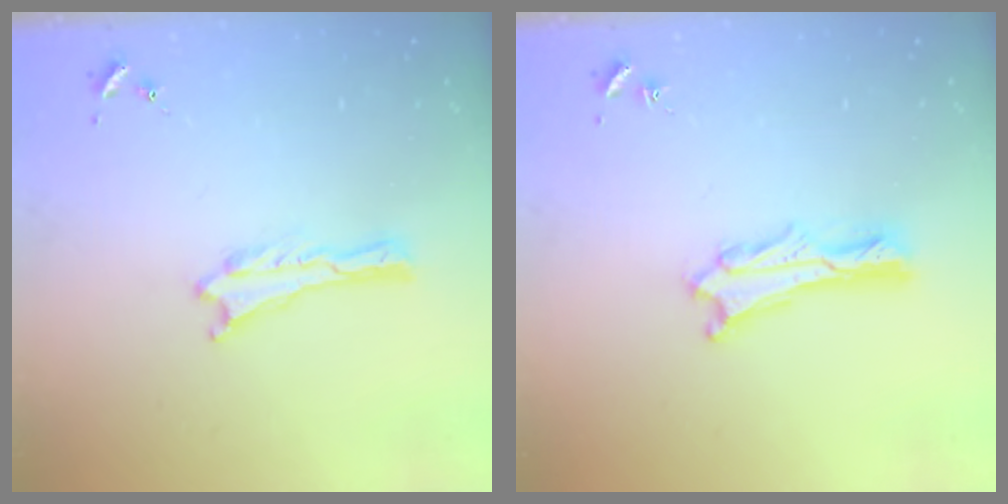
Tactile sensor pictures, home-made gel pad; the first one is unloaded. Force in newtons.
{"total": 2.0, "press": 2.0, "slide": 0.2}